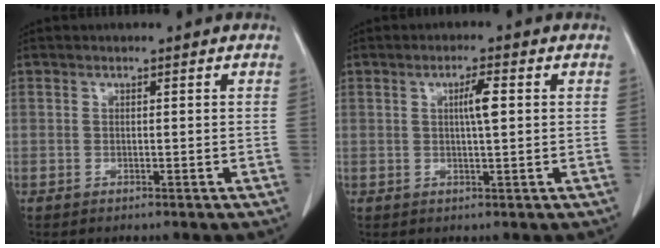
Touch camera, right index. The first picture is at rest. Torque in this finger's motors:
{"motor_torque": [0.20, 0.03, 0.05, 0.02]}